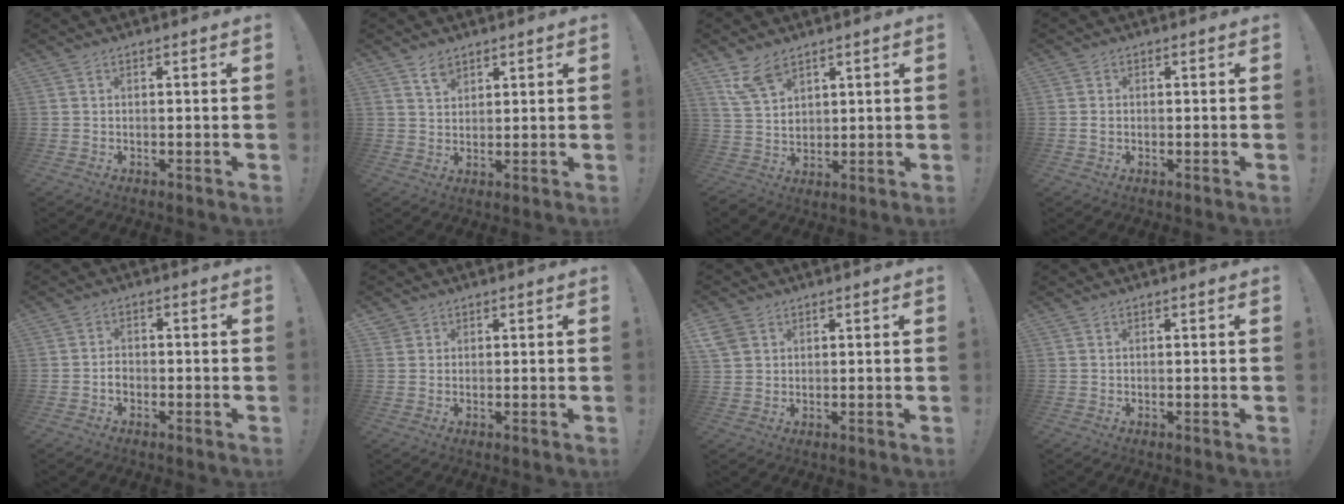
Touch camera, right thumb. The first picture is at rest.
{"total": 3.7, "force": [2.7, 2.0, 1.6], "torque": [-0.020, -0.015, 0.049]}
{"total": 9.9, "force": [6.6, 6.0, 4.3], "torque": [-0.085, -0.028, 0.133]}
{"total": 1.3, "force": [0.1, 1.1, 0.8], "torque": [-0.015, 0.005, 0.002]}
{"total": 2.4, "force": [-1.0, 1.7, 1.3], "torque": [-0.022, 0.009, -0.018]}
{"total": 1.8, "force": [1.4, 1.2, 0.1], "torque": [0.003, -0.008, 0.024]}
{"total": 4.4, "force": [2.3, 3.2, 1.9], "torque": [-0.033, -0.005, 0.048]}
{"total": 0.0}